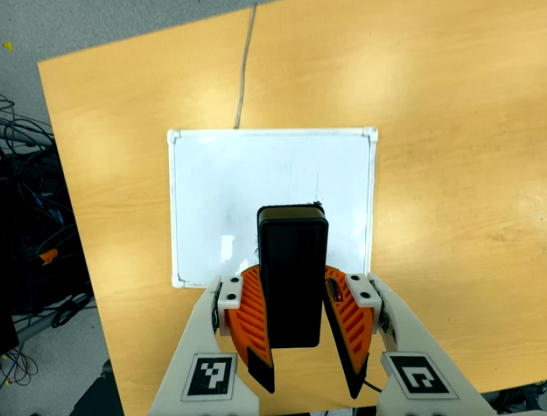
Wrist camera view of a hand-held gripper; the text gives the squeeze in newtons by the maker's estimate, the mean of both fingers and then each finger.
{"total": 9.9, "left": 9.7, "right": 10.1}